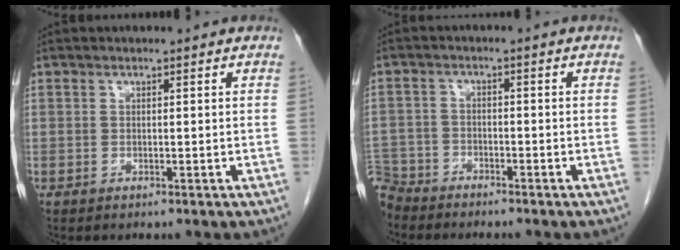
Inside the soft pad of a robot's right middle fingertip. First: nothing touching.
{"total": 6.5, "force": [-6.0, 2.5, 0.2], "torque": [-0.006, -0.006, -0.115]}